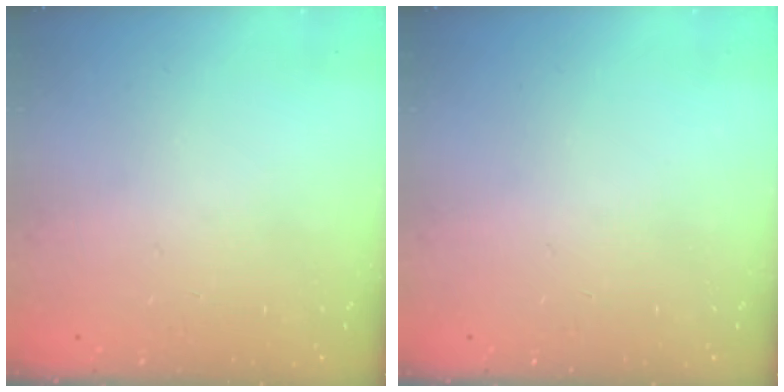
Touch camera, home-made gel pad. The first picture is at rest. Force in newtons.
{"total": 0.0}